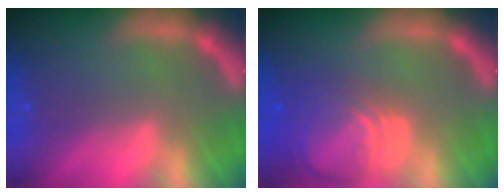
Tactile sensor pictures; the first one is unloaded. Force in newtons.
{"total": 8.0}